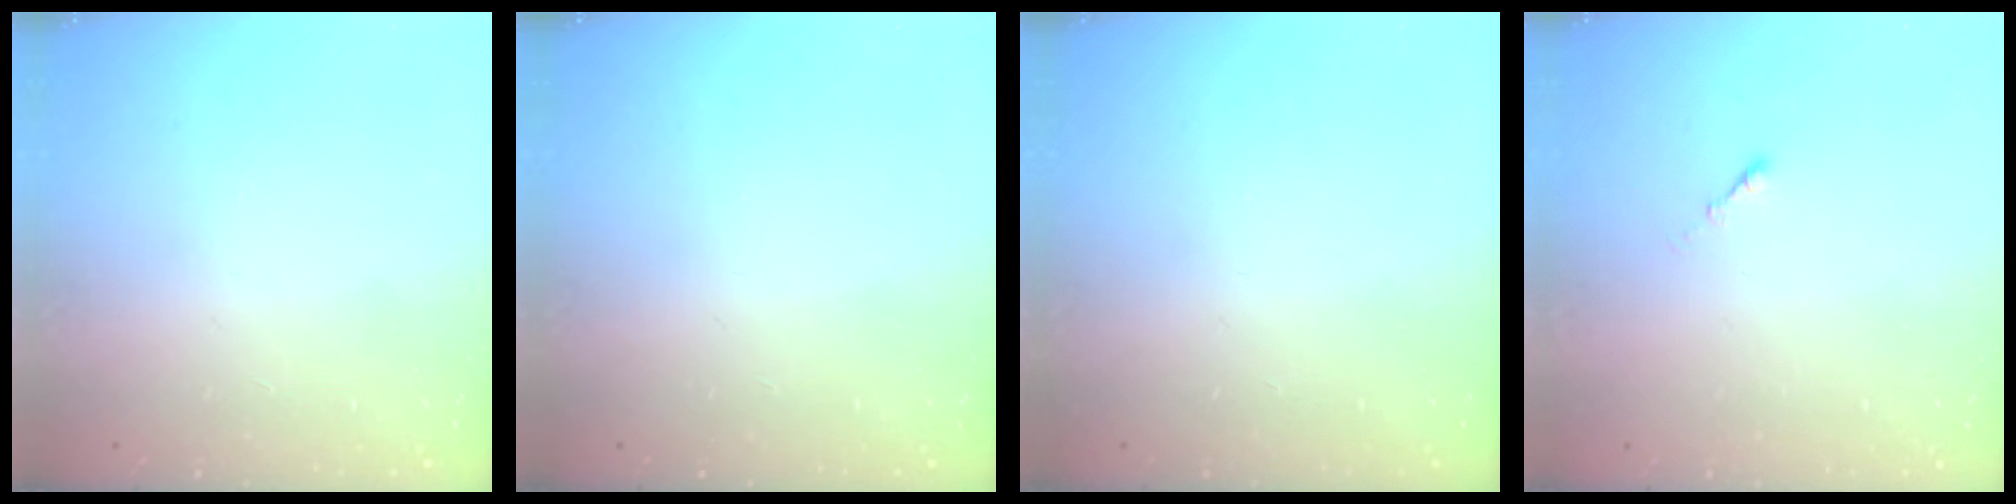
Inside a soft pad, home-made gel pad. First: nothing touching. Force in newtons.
{"total": 0.0}
{"total": 0.0}
{"total": 0.0}